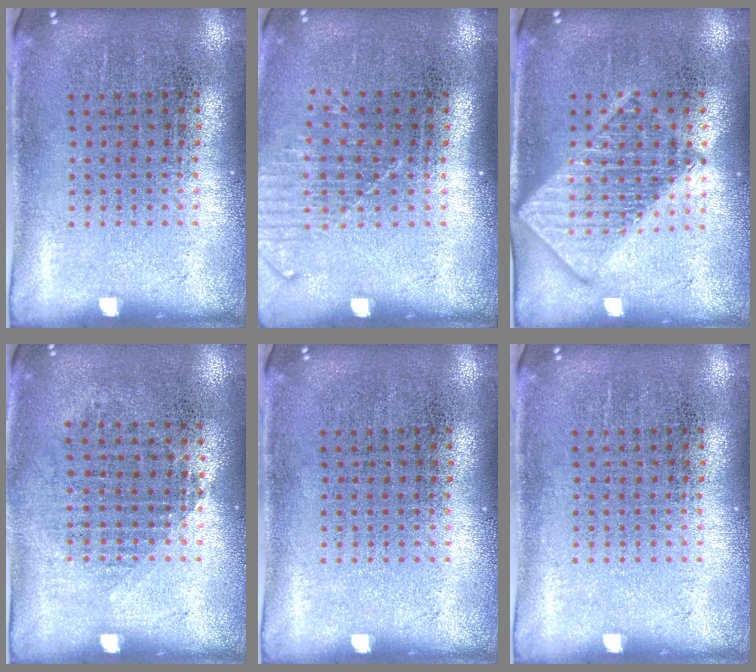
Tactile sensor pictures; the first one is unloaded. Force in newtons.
{"total": 1.3, "press": 1.1, "slide": 0.8}
{"total": 2.8, "press": 2.8, "slide": 0.4}
{"total": 0.9, "press": 0.8, "slide": 0.4}
{"total": 0.0}
{"total": 0.0}